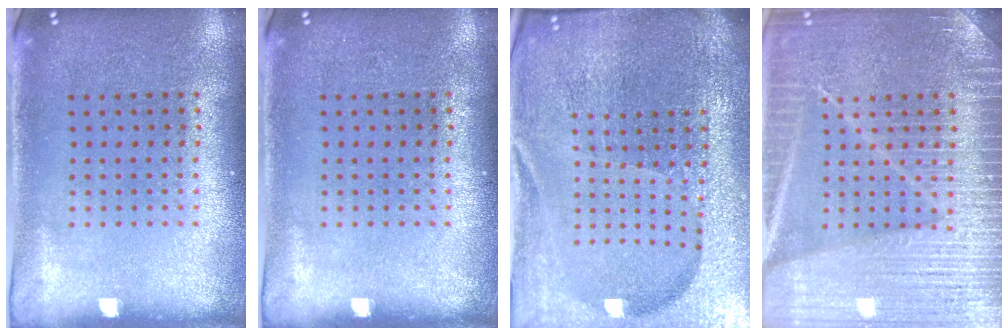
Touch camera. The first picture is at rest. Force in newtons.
{"total": 0.0}
{"total": 5.6, "press": 5.0, "slide": 2.4}
{"total": 6.8, "press": 6.8, "slide": 1.0}